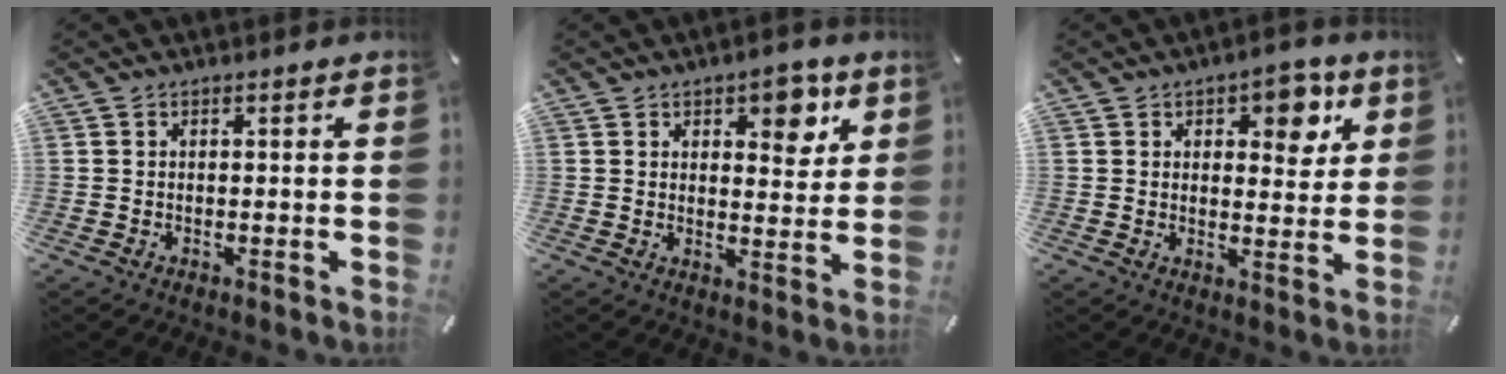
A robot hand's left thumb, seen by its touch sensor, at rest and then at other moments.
{"total": 7.0, "force": [4.0, 4.1, 3.9], "torque": [-0.027, -0.022, 0.059]}
{"total": 7.3, "force": [3.6, 4.4, 4.5], "torque": [-0.037, -0.017, 0.052]}